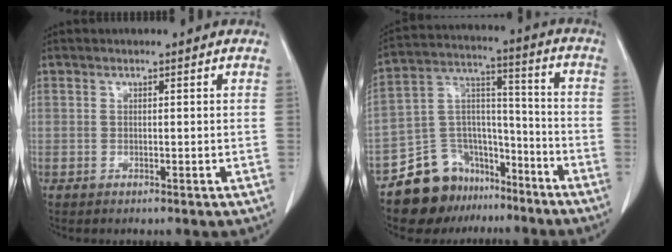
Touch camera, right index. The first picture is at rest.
{"total": 13.9, "force": [-10.7, 8.2, 3.3], "torque": [-0.052, 0.076, -0.179]}